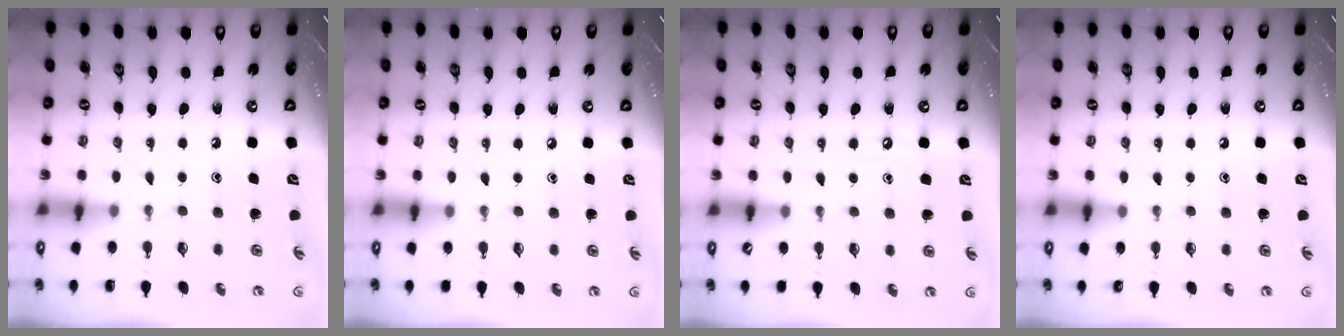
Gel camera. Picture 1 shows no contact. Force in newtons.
{"total": 3.2, "press": 3.2, "slide": 0.5}
{"total": 4.8, "press": 4.7, "slide": 0.7}
{"total": 3.9, "press": 3.9, "slide": 0.5}